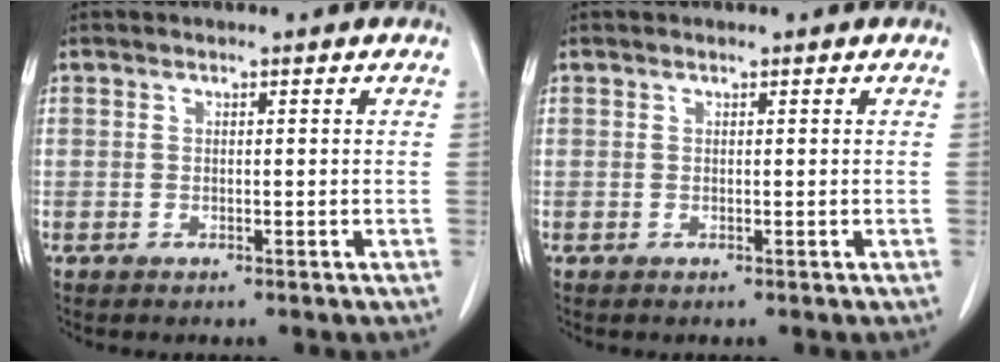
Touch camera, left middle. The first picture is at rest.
{"total": 0.0}